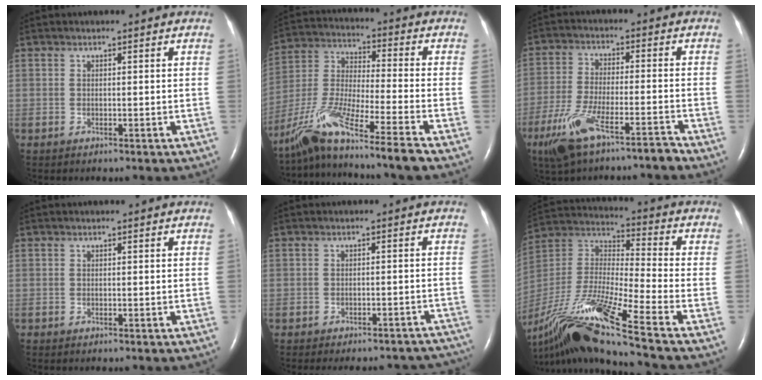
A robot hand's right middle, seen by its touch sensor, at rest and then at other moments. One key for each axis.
{"total": 17.5, "fx": -13.8, "fy": -1.3, "fz": 10.6, "tx": -0.240, "ty": -0.041, "tz": -0.257}
{"total": 9.9, "fx": -6.9, "fy": 1.5, "fz": 6.9, "tx": -0.146, "ty": -0.015, "tz": -0.127}
{"total": 0.0}
{"total": 16.0, "fx": -14.4, "fy": 5.2, "fz": 4.7, "tx": -0.068, "ty": 0.011, "tz": -0.155}
{"total": 22.3, "fx": -15.0, "fy": 0.0, "fz": 16.4, "tx": -0.356, "ty": -0.036, "tz": -0.280}